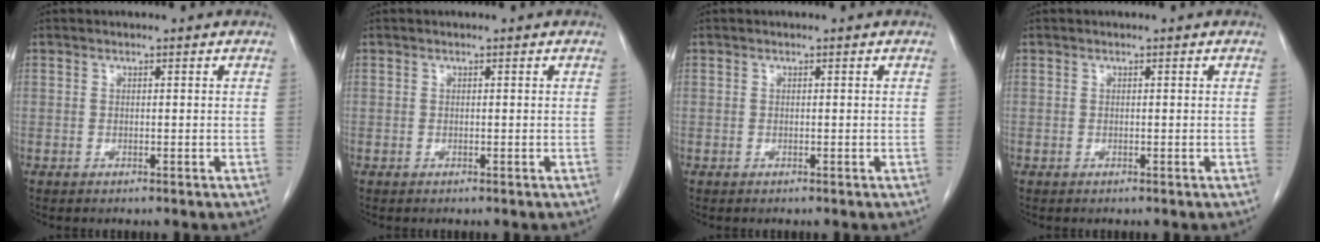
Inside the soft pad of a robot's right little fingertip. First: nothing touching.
{"total": 0.0}
{"total": 0.0}
{"total": 0.0}